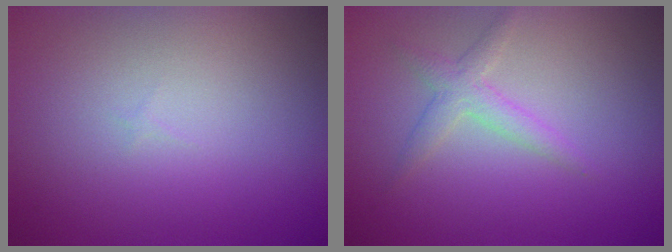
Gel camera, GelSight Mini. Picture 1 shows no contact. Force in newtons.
{"total": 2.0, "press": 2.0, "slide": 0.0}